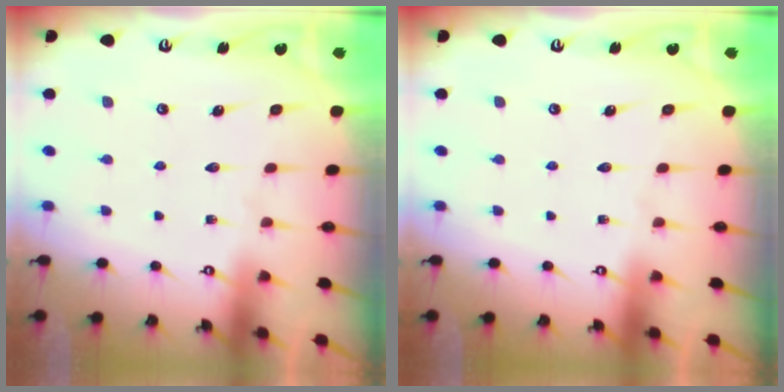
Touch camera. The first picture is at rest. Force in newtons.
{"total": 0.0}